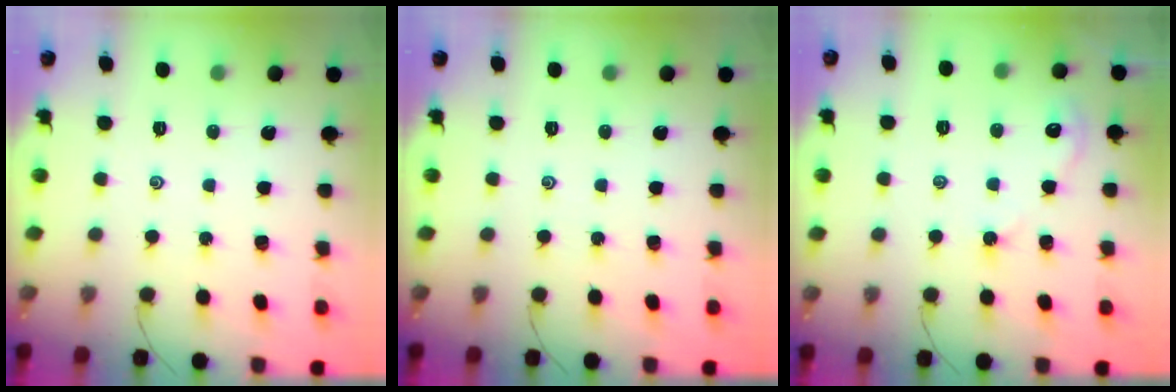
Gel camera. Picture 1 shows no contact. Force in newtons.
{"total": 0.0}
{"total": 2.4, "press": 2.4, "slide": 0.4}